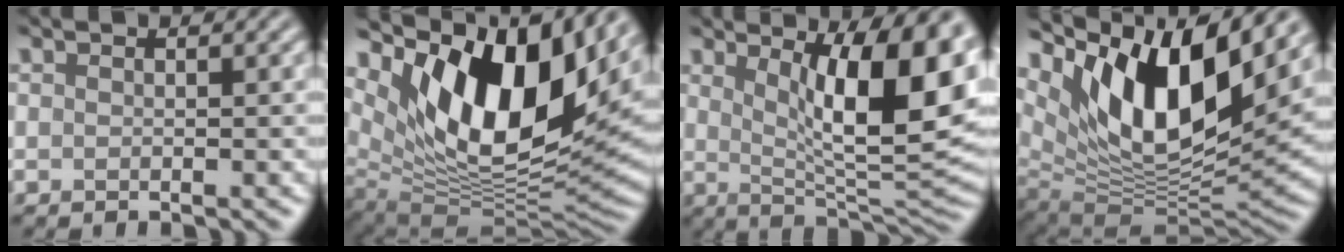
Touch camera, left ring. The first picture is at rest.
{"total": 14.9, "force": [6.6, 7.1, 11.4], "torque": [-0.188, 0.001, 0.115]}
{"total": 12.6, "force": [3.7, 3.8, 11.4], "torque": [-0.146, -0.011, 0.058]}
{"total": 13.6, "force": [6.3, 5.6, 10.7], "torque": [-0.178, -0.009, 0.120]}